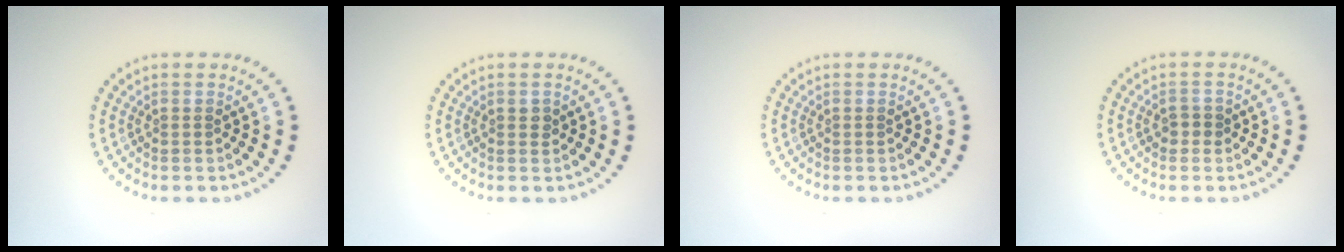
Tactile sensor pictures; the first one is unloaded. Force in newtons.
{"total": 0.8, "press": 0.8, "slide": 0.2}
{"total": 0.0}
{"total": 1.2, "press": 1.1, "slide": 0.4}